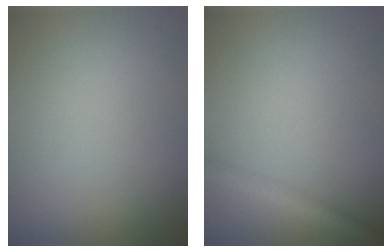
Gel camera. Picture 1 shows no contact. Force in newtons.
{"total": 2.4, "press": 2.4, "slide": 0.1}